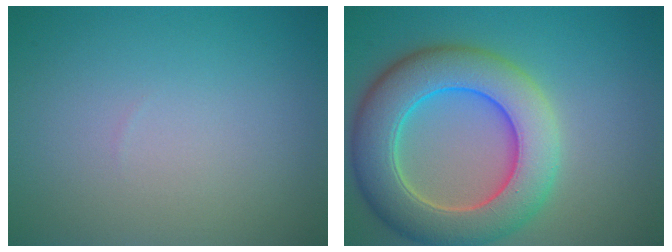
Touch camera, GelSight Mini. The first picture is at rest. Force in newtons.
{"total": 9.3, "press": 9.3, "slide": 0.8}